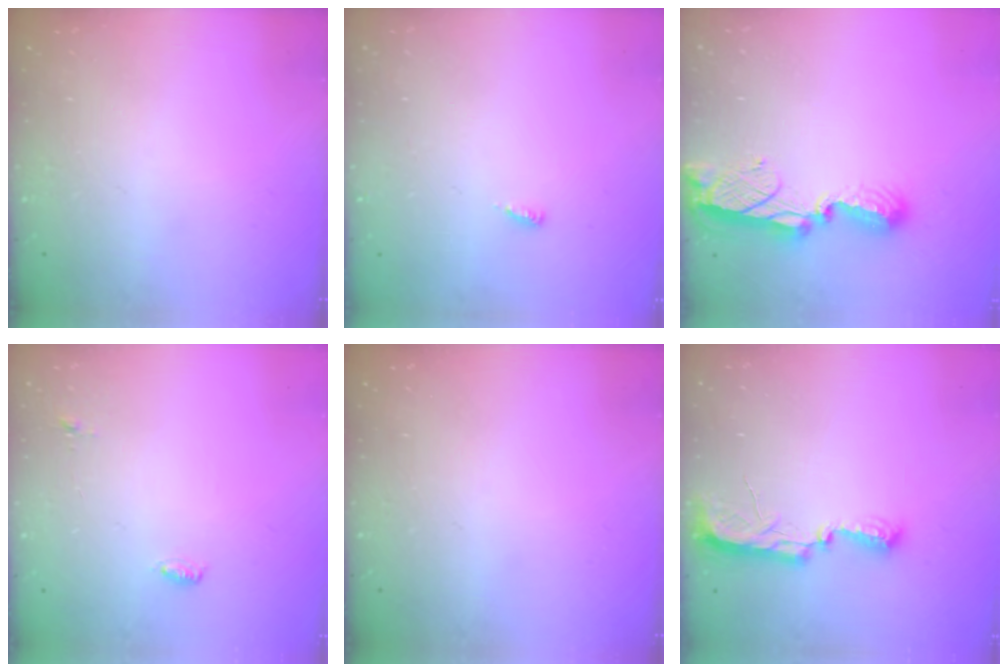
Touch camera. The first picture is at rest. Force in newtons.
{"total": 2.9, "press": 2.9, "slide": 0.2}
{"total": 9.6, "press": 9.6, "slide": 1.2}
{"total": 5.0, "press": 4.1, "slide": 2.8}
{"total": 0.0}
{"total": 7.7, "press": 7.7, "slide": 0.7}